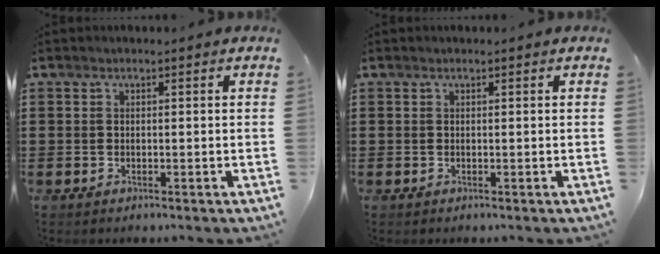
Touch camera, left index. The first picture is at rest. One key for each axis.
{"total": 0.0}